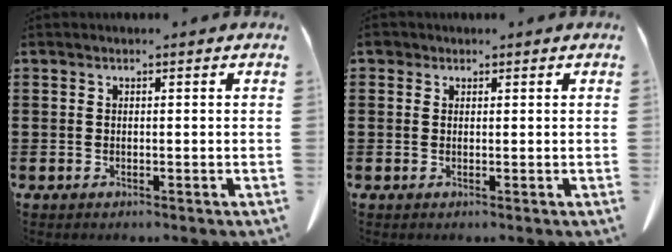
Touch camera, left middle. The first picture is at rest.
{"total": 1.2, "force": [0.7, 0.9, 0.3], "torque": [-0.011, 0.007, 0.013]}